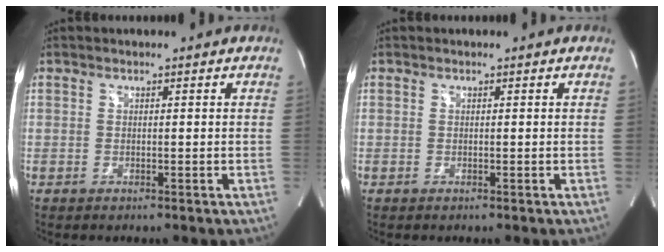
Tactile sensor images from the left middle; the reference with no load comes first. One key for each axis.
{"total": 0.0}